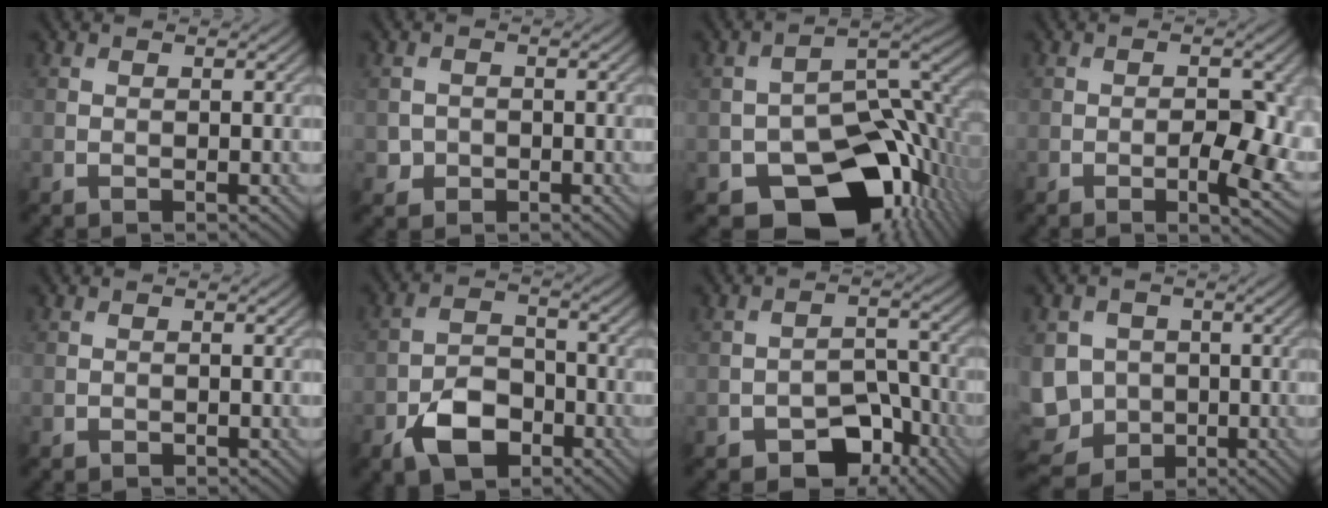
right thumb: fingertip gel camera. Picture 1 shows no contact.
{"total": 1.6, "force": [-0.4, 1.5, 0.3], "torque": [-0.001, -0.005, -0.010]}
{"total": 15.7, "force": [-7.5, 9.7, 9.9], "torque": [-0.131, -0.031, -0.120]}
{"total": 6.1, "force": [-1.2, 2.7, 5.4], "torque": [-0.076, -0.011, -0.012]}
{"total": 0.0}
{"total": 7.1, "force": [-3.8, 4.2, 4.2], "torque": [-0.077, -0.002, -0.082]}
{"total": 6.6, "force": [-4.0, 3.9, 3.4], "torque": [-0.043, -0.002, -0.069]}
{"total": 8.9, "force": [-1.5, 8.0, 3.6], "torque": [-0.109, -0.030, -0.045]}